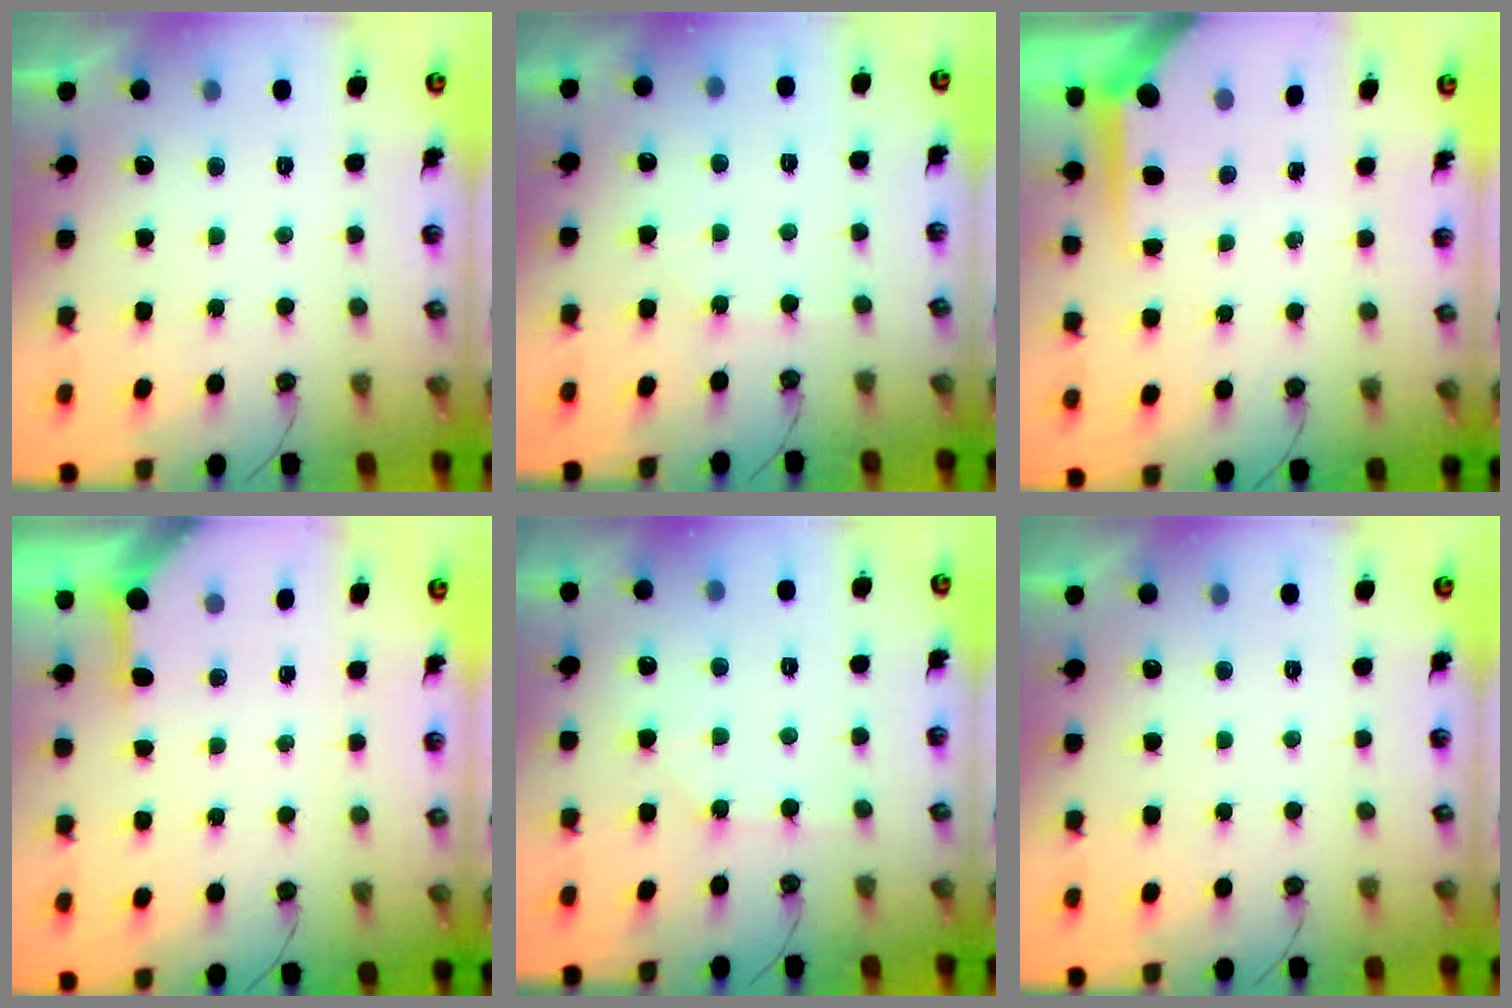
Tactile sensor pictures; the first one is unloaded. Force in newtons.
{"total": 3.2, "press": 3.1, "slide": 0.4}
{"total": 5.7, "press": 5.7, "slide": 0.5}
{"total": 3.5, "press": 3.5, "slide": 0.5}
{"total": 3.4, "press": 3.4, "slide": 0.5}
{"total": 0.0}